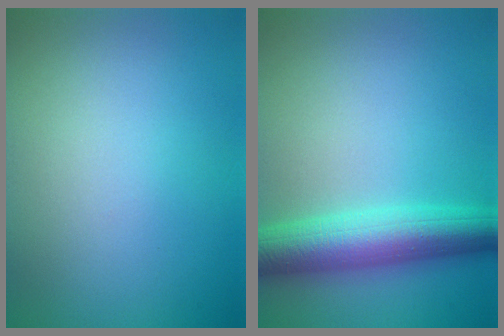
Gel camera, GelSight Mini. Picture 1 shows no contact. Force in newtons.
{"total": 6.8, "press": 6.8, "slide": 0.1}